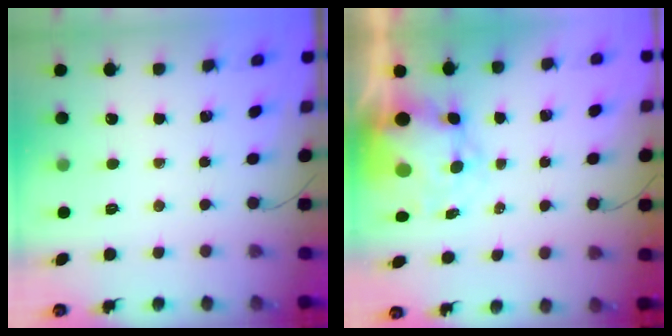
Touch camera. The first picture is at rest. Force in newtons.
{"total": 9.2, "press": 9.0, "slide": 2.1}